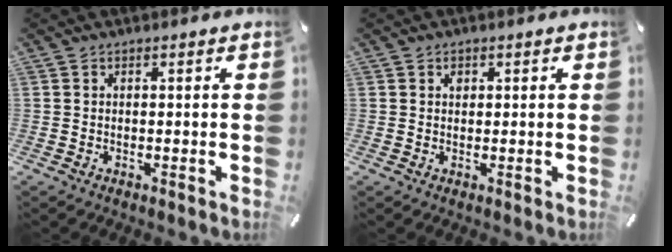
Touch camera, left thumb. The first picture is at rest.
{"total": 1.0, "force": [0.3, 0.8, 0.3], "torque": [0.001, -0.002, 0.005]}